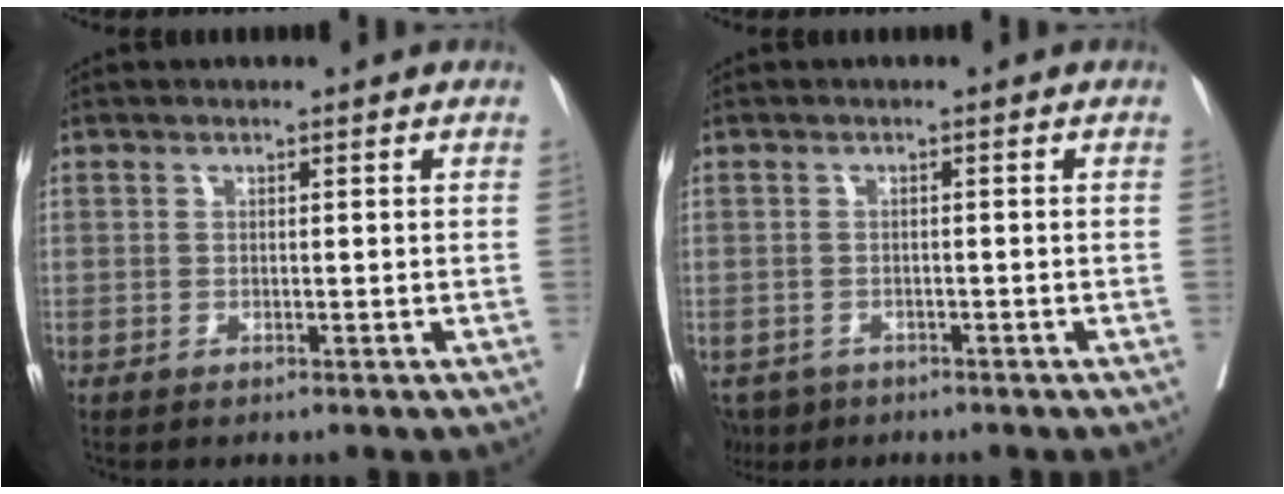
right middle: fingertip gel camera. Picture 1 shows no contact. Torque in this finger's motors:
{"motor_torque": [-0.35, -0.38, 0.01, -0.01]}